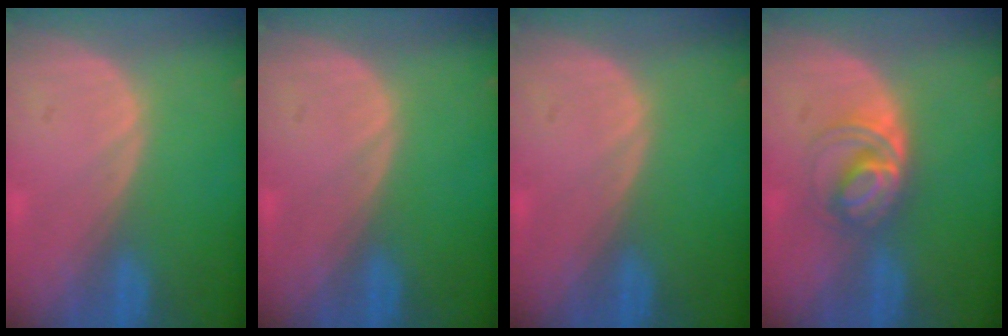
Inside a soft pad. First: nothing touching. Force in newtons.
{"total": 0.0}
{"total": 0.0}
{"total": 5.3, "press": 5.1, "slide": 1.1}